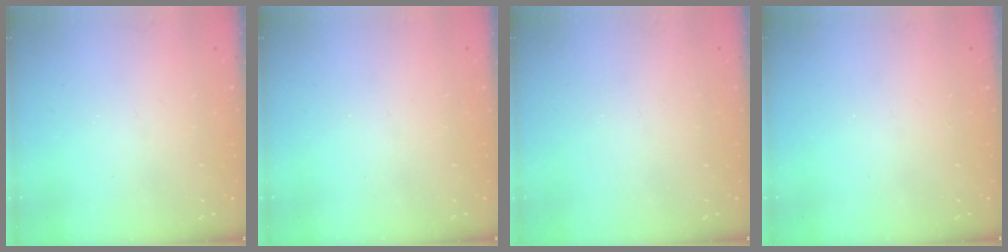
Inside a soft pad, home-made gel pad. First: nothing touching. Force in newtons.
{"total": 0.0}
{"total": 0.0}
{"total": 0.0}